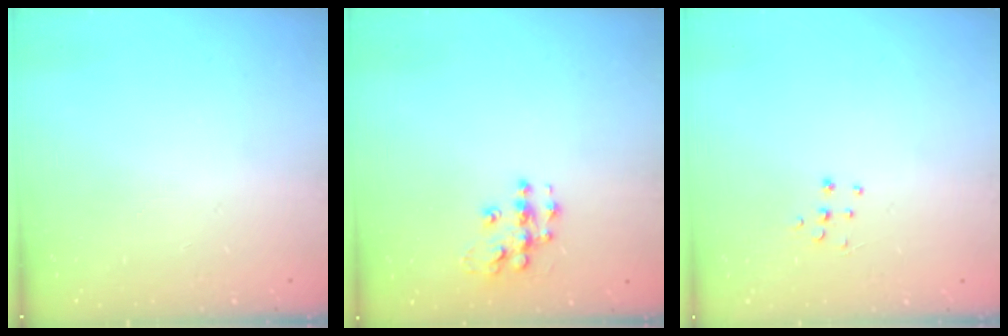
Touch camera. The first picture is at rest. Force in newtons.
{"total": 9.4, "press": 9.4, "slide": 0.5}
{"total": 3.7, "press": 3.7, "slide": 0.2}